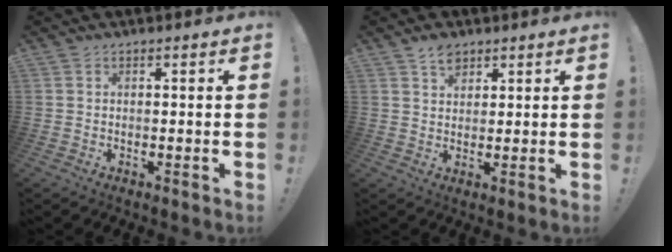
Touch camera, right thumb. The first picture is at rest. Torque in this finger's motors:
{"motor_torque": [-0.65, 0.48, 0.19, 0.05, -0.01]}